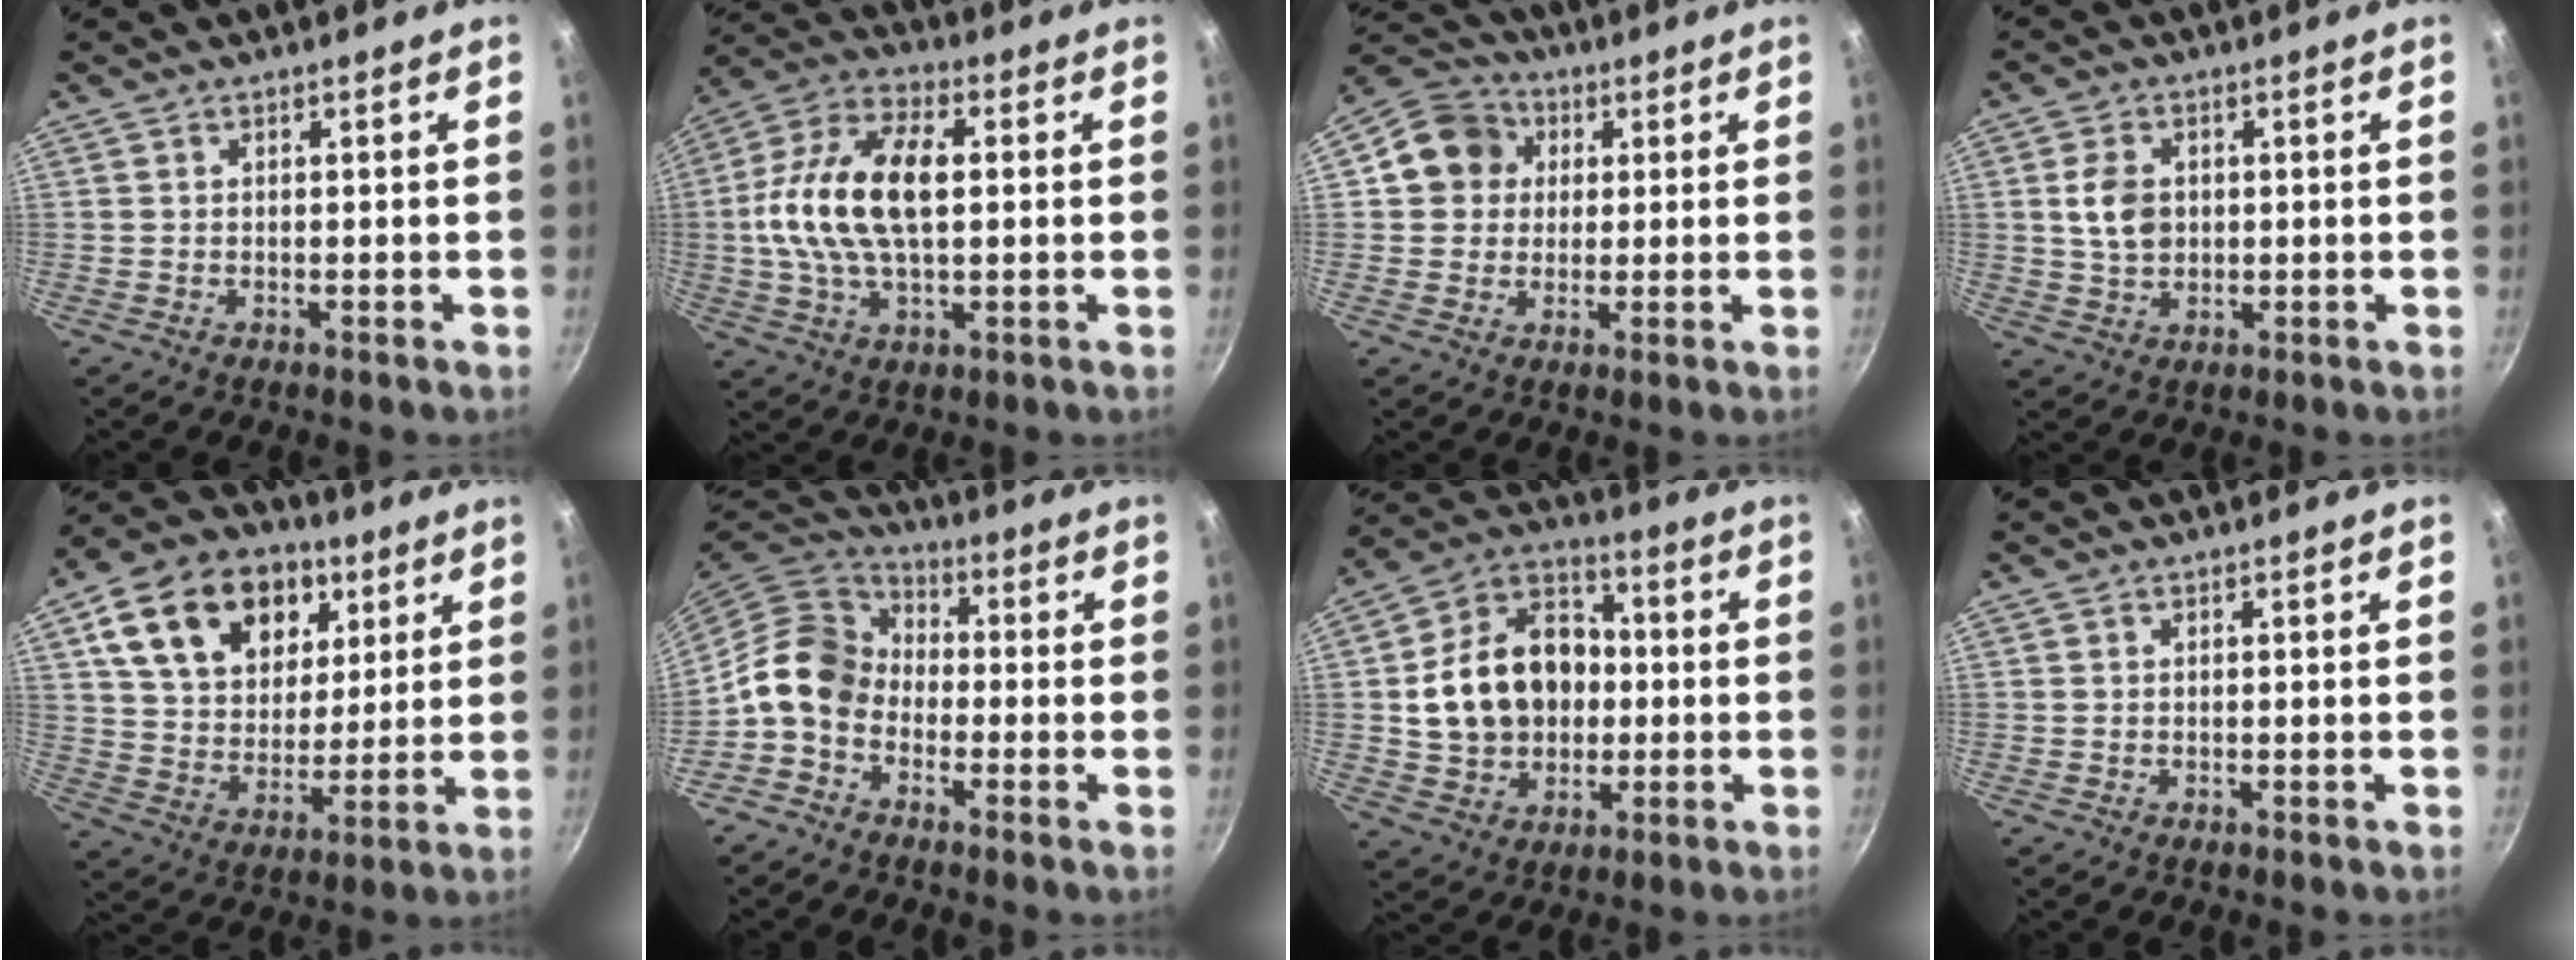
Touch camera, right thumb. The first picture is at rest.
{"total": 17.2, "force": [1.3, 9.2, 14.5], "torque": [-0.267, 0.024, 0.010]}
{"total": 9.5, "force": [2.2, 8.5, 3.7], "torque": [-0.031, 0.014, 0.021]}
{"total": 6.3, "force": [0.8, 4.6, 4.2], "torque": [-0.067, 0.000, 0.015]}
{"total": 21.2, "force": [8.9, 14.8, 12.3], "torque": [-0.190, -0.015, 0.150]}
{"total": 9.8, "force": [-2.7, 7.6, 5.7], "torque": [-0.077, 0.042, -0.079]}
{"total": 17.9, "force": [0.2, 13.9, 11.3], "torque": [-0.166, 0.035, 0.004]}
{"total": 0.0}